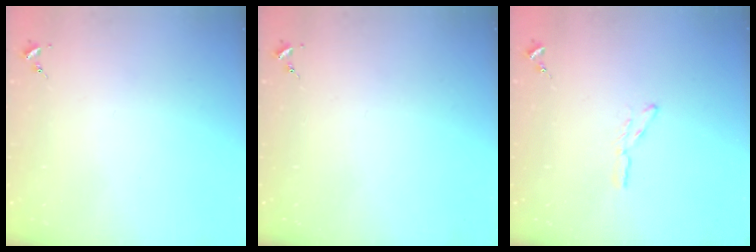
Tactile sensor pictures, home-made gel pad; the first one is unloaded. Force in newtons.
{"total": 0.0}
{"total": 4.0, "press": 4.0, "slide": 0.4}